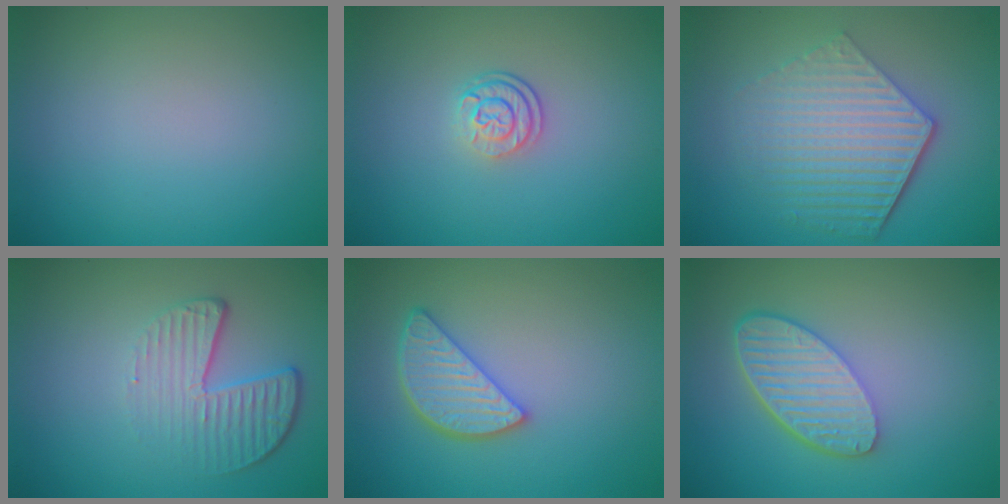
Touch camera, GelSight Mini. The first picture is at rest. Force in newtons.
{"total": 2.5, "press": 1.9, "slide": 1.7}
{"total": 6.3, "press": 4.5, "slide": 4.4}
{"total": 4.5, "press": 3.0, "slide": 3.3}
{"total": 4.1, "press": 3.5, "slide": 2.1}
{"total": 5.6, "press": 4.2, "slide": 3.8}